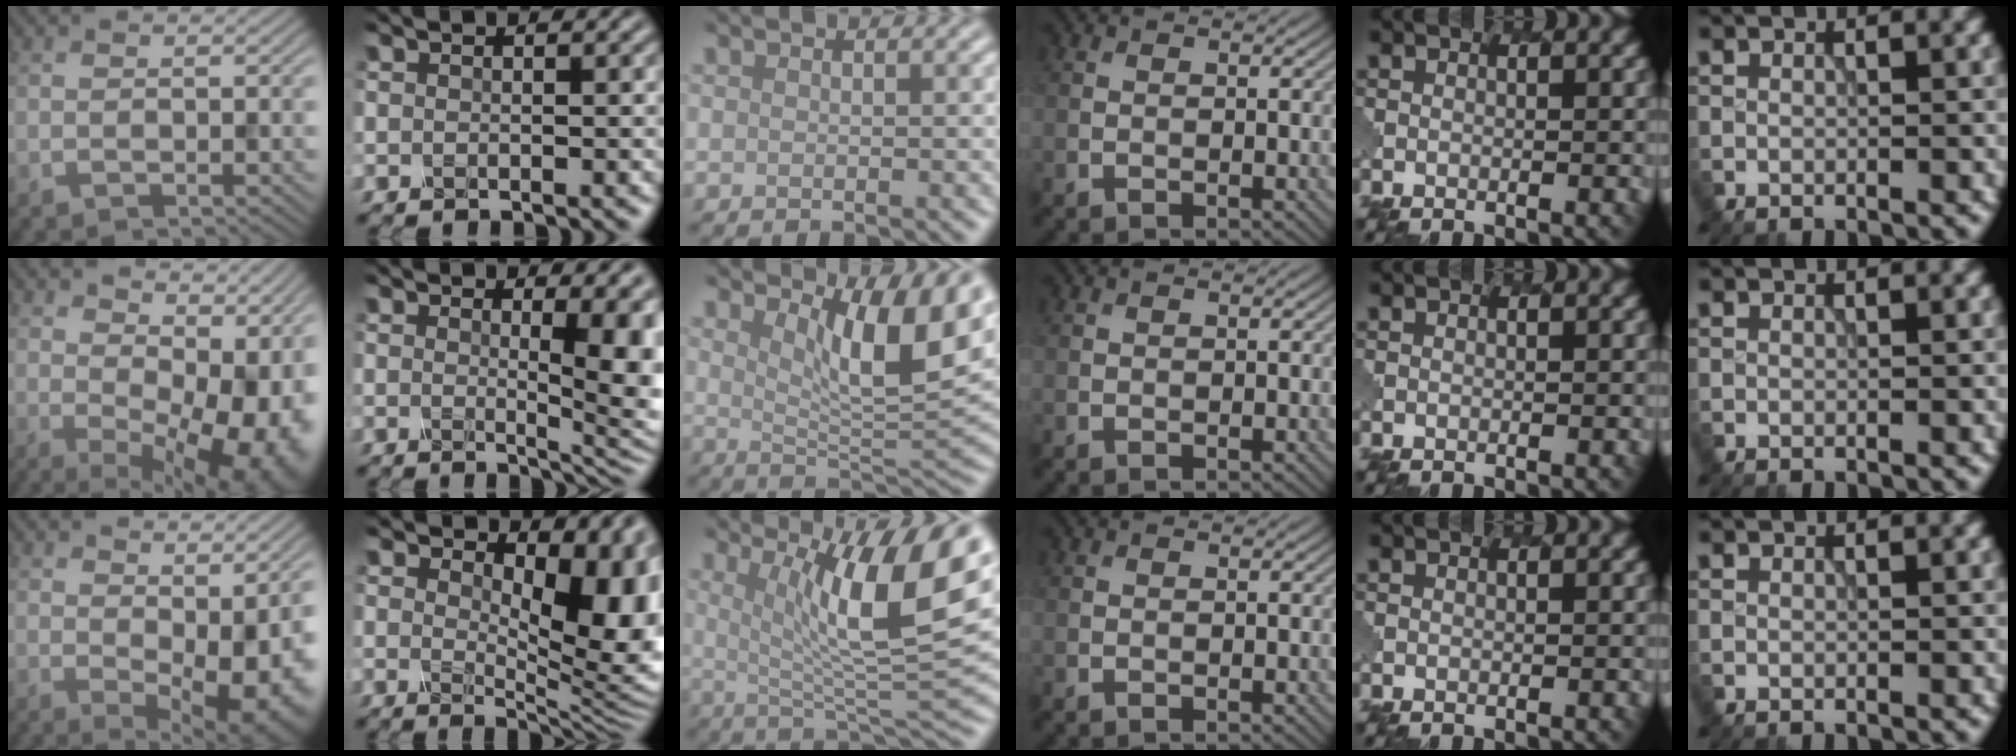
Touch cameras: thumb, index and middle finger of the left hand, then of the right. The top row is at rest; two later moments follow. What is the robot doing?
{"motion": "dispense", "object": "dispenser bottle"}